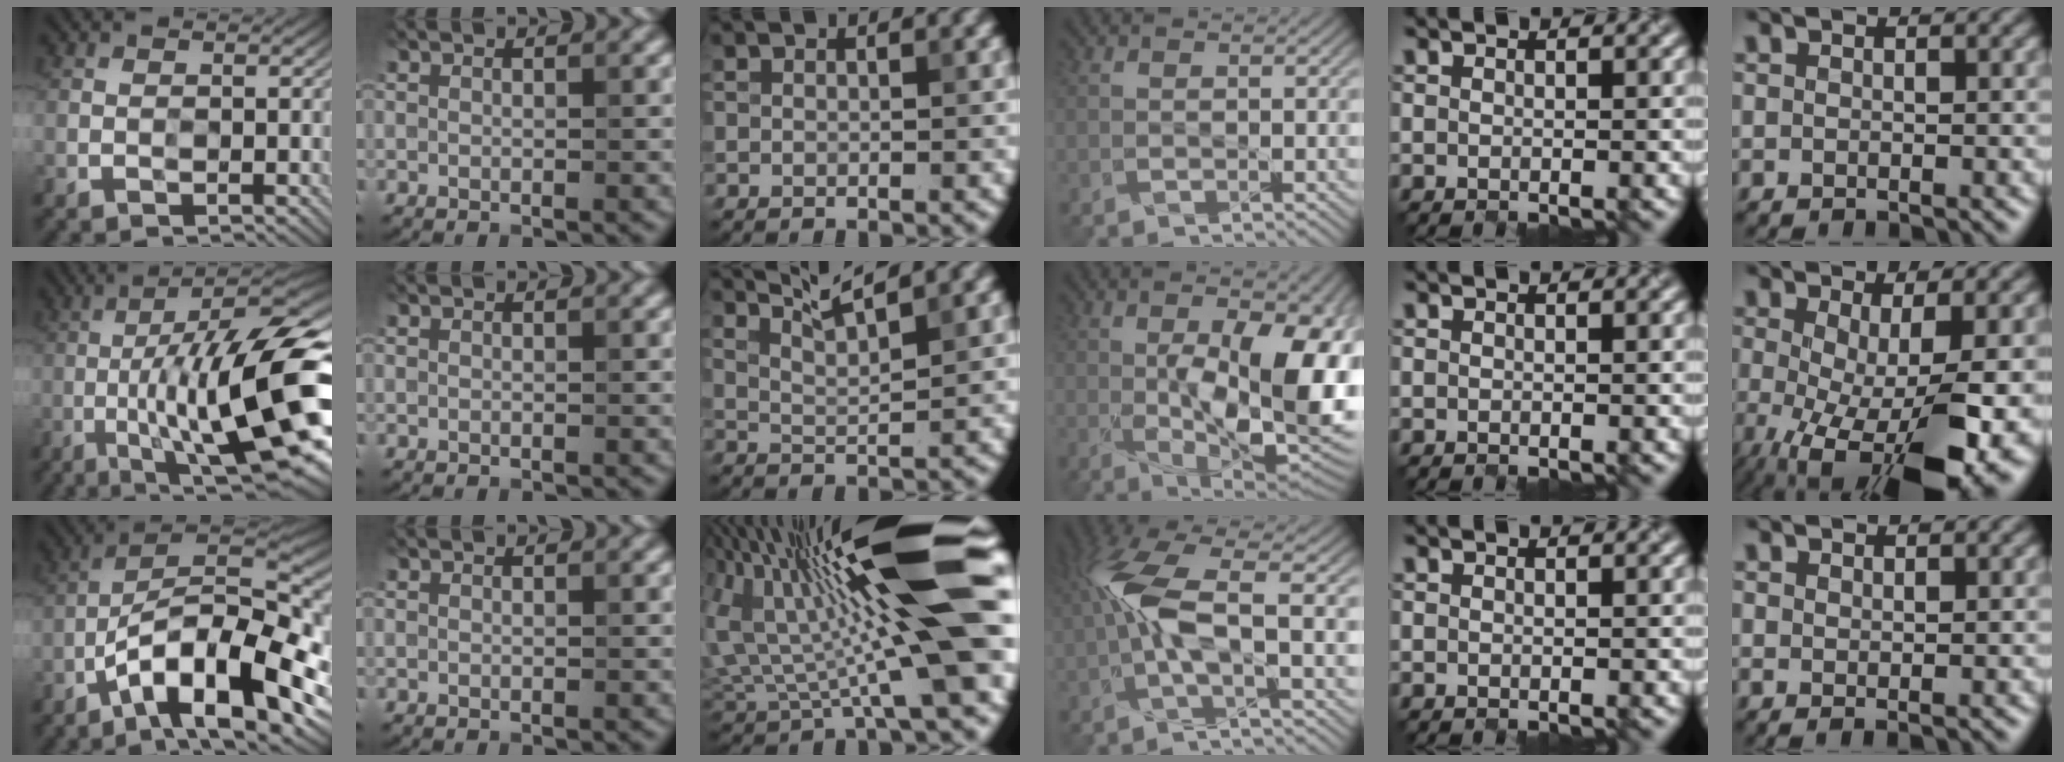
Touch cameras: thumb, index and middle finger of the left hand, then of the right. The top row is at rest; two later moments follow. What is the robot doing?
{"motion": "open", "object": "hinged tin"}